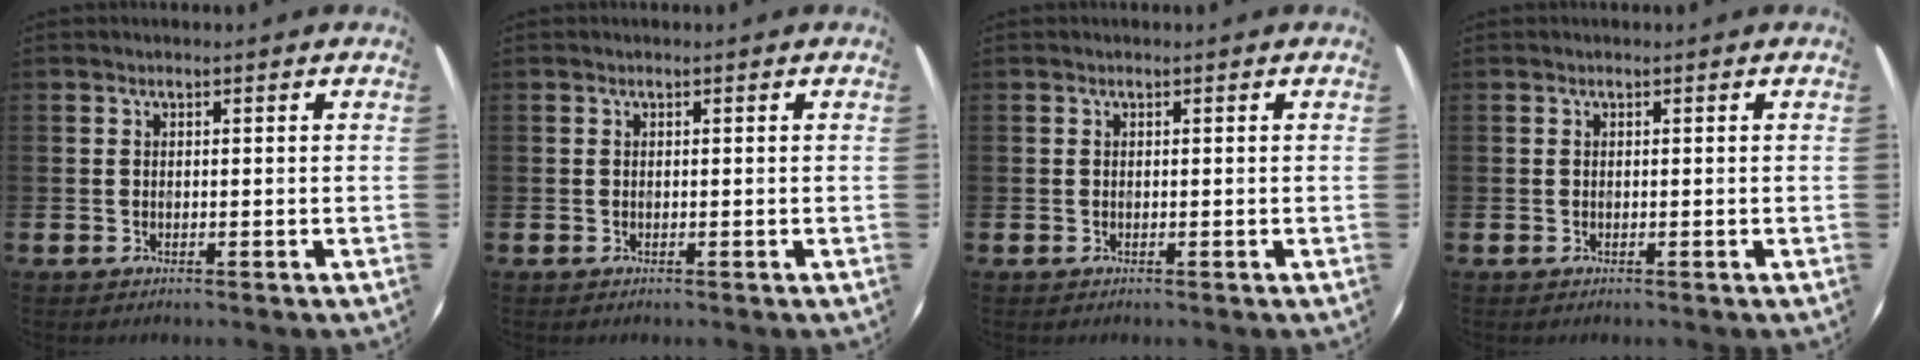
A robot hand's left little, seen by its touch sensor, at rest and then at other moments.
{"total": 0.0}
{"total": 0.0}
{"total": 0.0}